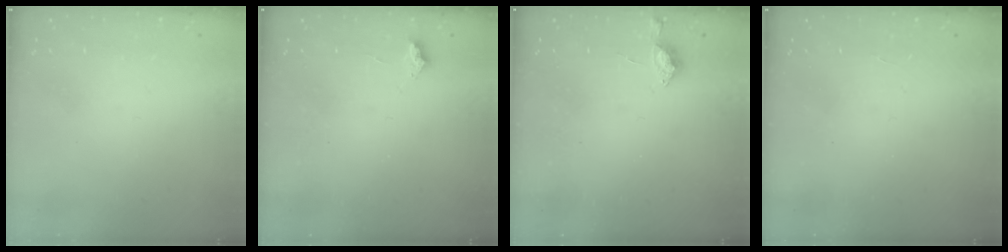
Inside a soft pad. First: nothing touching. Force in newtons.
{"total": 2.4, "press": 2.4, "slide": 0.4}
{"total": 5.2, "press": 5.2, "slide": 0.6}
{"total": 2.1, "press": 2.1, "slide": 0.4}